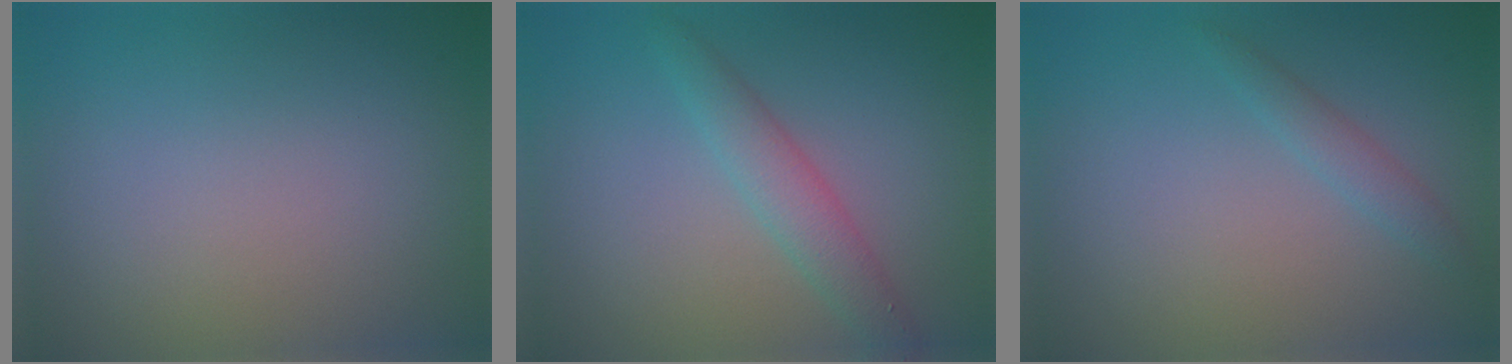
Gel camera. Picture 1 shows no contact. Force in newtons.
{"total": 2.8, "press": 2.8, "slide": 0.0}
{"total": 1.5, "press": 1.5, "slide": 0.1}